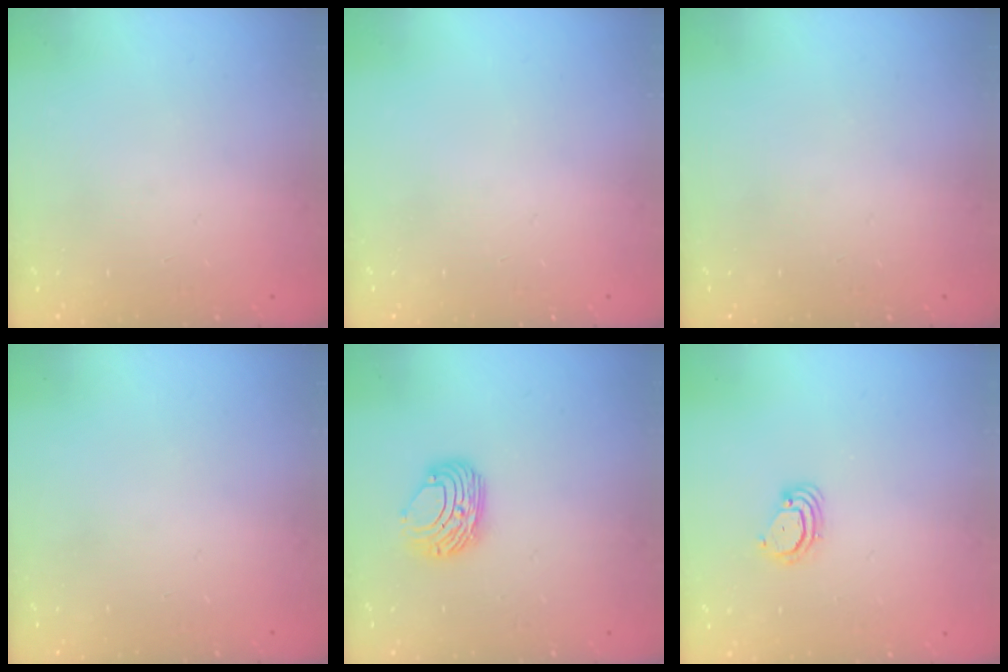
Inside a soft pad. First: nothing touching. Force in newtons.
{"total": 0.0}
{"total": 0.0}
{"total": 0.0}
{"total": 8.7, "press": 8.6, "slide": 0.7}
{"total": 3.2, "press": 3.2, "slide": 0.2}